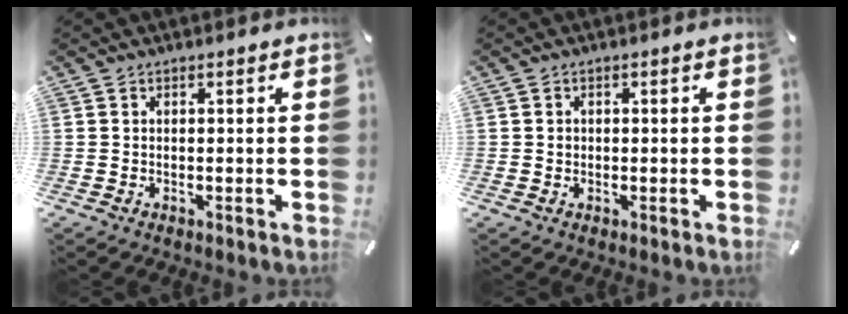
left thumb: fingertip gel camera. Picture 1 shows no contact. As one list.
[{"total": 0.8, "force": [0.0, 0.8, 0.2], "torque": [-0.003, 0.005, -0.003]}]